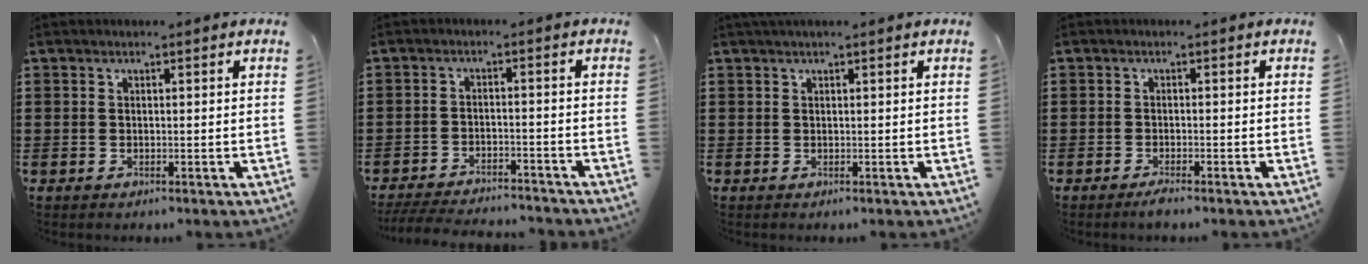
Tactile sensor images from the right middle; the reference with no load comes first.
{"total": 4.3, "force": [-4.2, 0.3, 1.0], "torque": [-0.023, -0.001, -0.087]}
{"total": 0.9, "force": [0.7, 0.0, 0.6], "torque": [-0.012, 0.001, 0.012]}
{"total": 1.3, "force": [-1.0, 0.0, 0.8], "torque": [-0.014, -0.003, -0.018]}